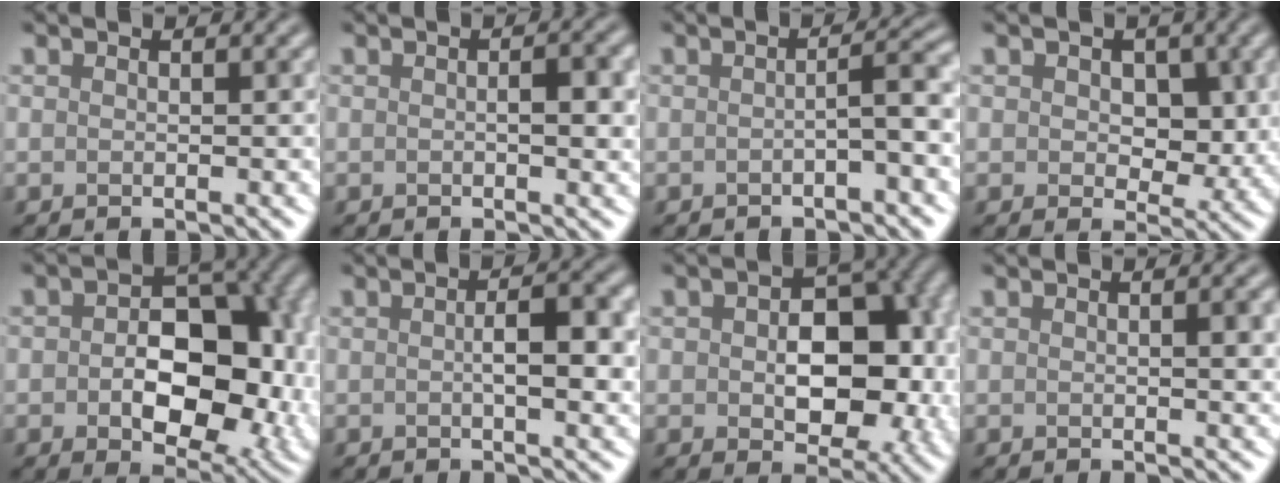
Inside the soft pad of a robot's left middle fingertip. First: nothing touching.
{"total": 2.5, "force": [0.0, 0.7, 2.4], "torque": [-0.038, 0.001, -0.001]}
{"total": 2.8, "force": [-0.7, 0.4, 2.7], "torque": [-0.039, 0.016, -0.017]}
{"total": 3.9, "force": [0.8, 2.6, 2.8], "torque": [-0.039, -0.008, 0.007]}
{"total": 12.0, "force": [-1.0, 7.6, 9.2], "torque": [-0.114, -0.010, -0.007]}
{"total": 4.2, "force": [0.0, 1.1, 4.1], "torque": [-0.065, 0.003, 0.000]}
{"total": 10.2, "force": [-0.2, 6.5, 7.8], "torque": [-0.100, -0.007, 0.003]}
{"total": 2.1, "force": [0.2, 0.5, 2.0], "torque": [-0.022, 0.003, 0.002]}